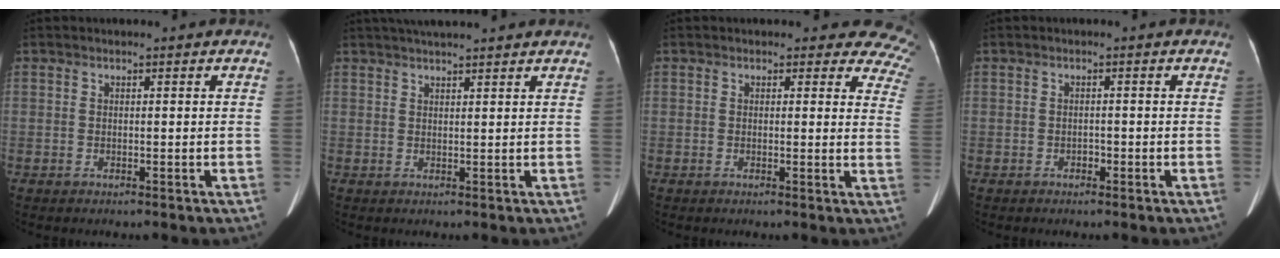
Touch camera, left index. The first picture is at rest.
{"total": 8.2, "force": [7.2, 0.2, 3.9], "torque": [-0.061, 0.039, 0.097]}
{"total": 9.6, "force": [8.5, 4.2, 1.6], "torque": [0.037, -0.030, 0.040]}
{"total": 0.8, "force": [-0.6, 0.5, 0.3], "torque": [-0.006, -0.001, -0.009]}